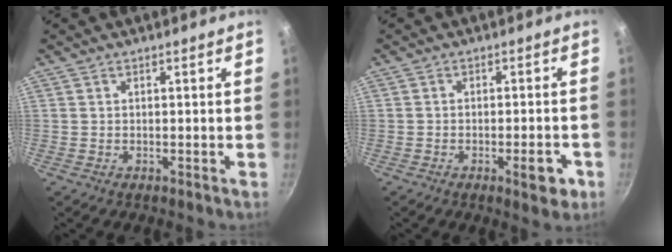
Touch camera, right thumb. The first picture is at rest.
{"total": 5.2, "force": [-2.3, 1.8, 4.3], "torque": [-0.043, 0.015, -0.024]}